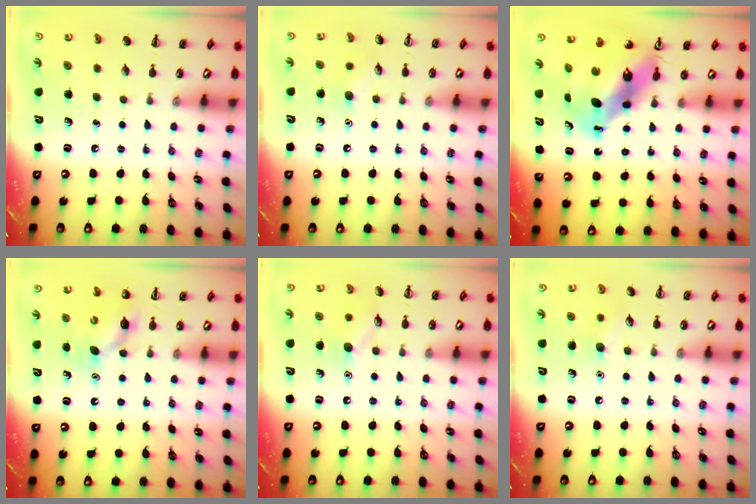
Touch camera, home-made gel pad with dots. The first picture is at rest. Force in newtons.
{"total": 6.1, "press": 5.8, "slide": 2.0}
{"total": 9.6, "press": 9.2, "slide": 2.8}
{"total": 7.6, "press": 7.4, "slide": 1.5}
{"total": 7.9, "press": 7.8, "slide": 1.3}
{"total": 6.3, "press": 6.1, "slide": 1.7}